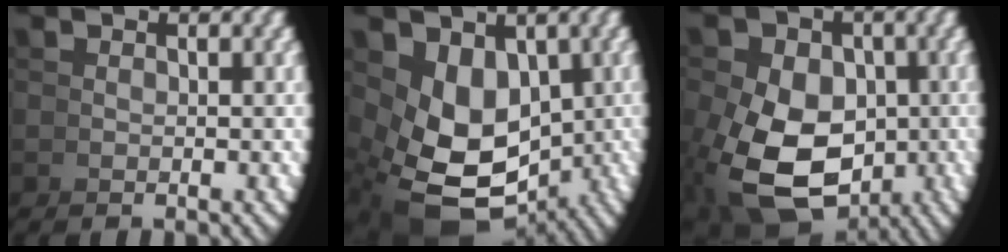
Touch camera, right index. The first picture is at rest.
{"total": 10.7, "force": [-2.3, 8.1, 6.7], "torque": [-0.162, -0.065, -0.002]}
{"total": 8.2, "force": [-2.2, 6.0, 5.1], "torque": [-0.105, -0.052, -0.009]}